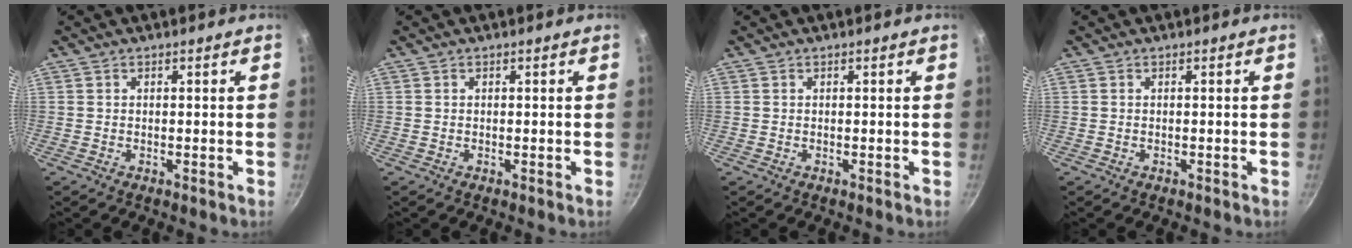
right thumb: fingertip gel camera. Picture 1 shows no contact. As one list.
[{"total": 0.0}, {"total": 0.0}, {"total": 0.0}]